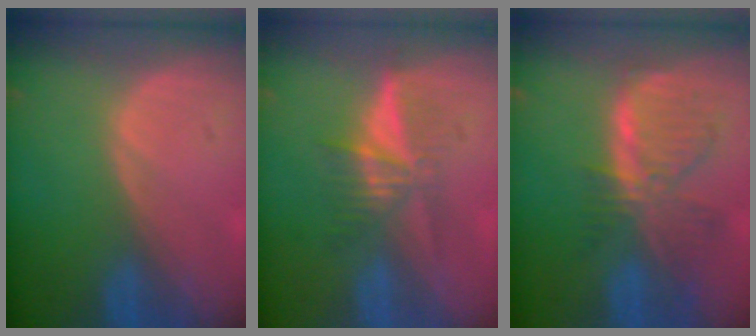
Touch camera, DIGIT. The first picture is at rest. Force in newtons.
{"total": 5.1, "press": 4.9, "slide": 1.5}
{"total": 7.7, "press": 6.9, "slide": 3.4}